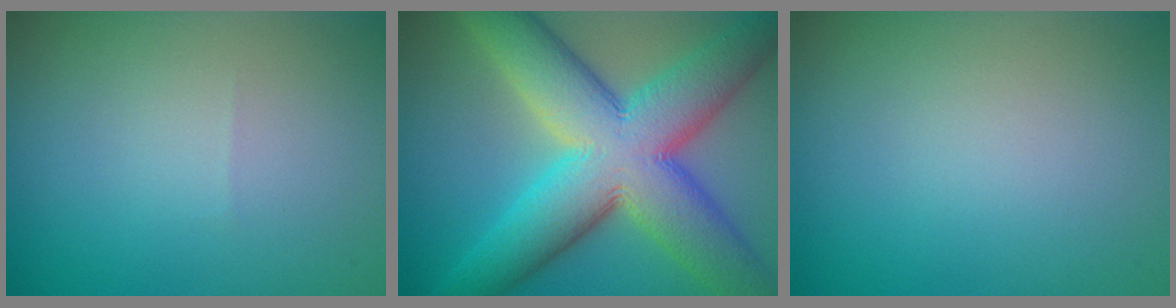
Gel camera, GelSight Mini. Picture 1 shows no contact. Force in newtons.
{"total": 14.0, "press": 14.0, "slide": 0.7}
{"total": 0.0}